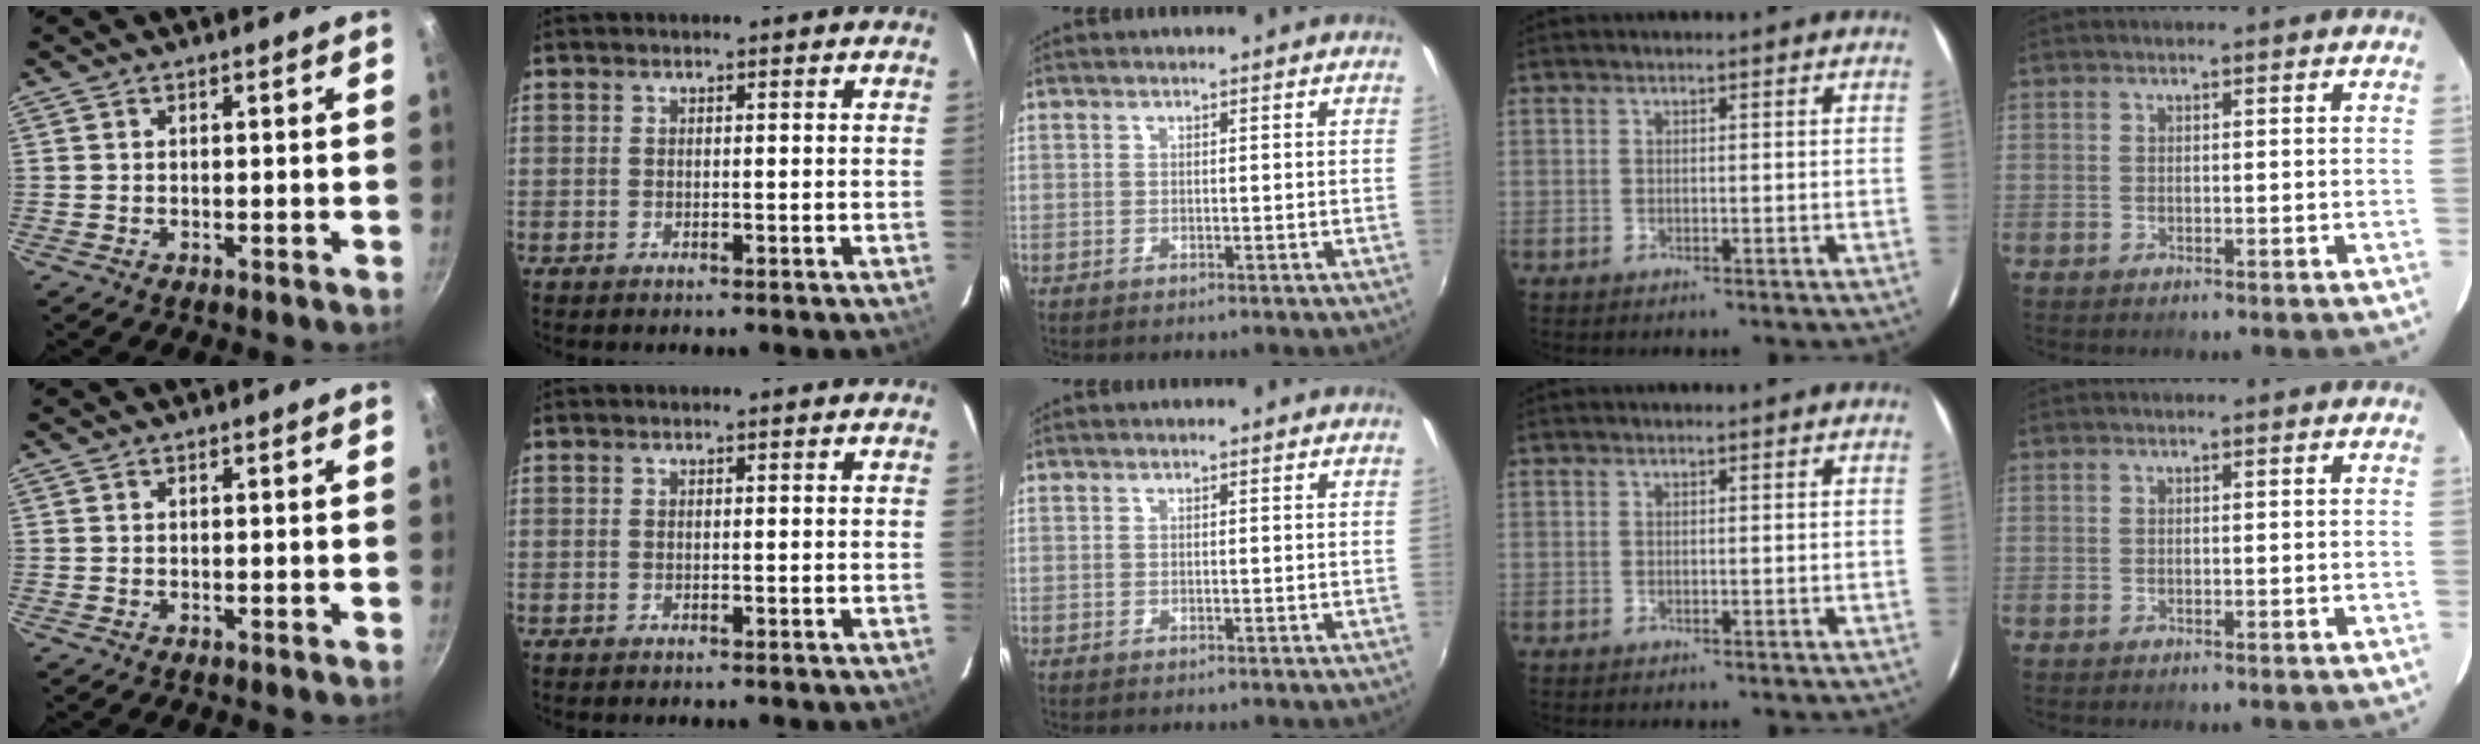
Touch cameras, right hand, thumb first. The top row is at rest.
{}